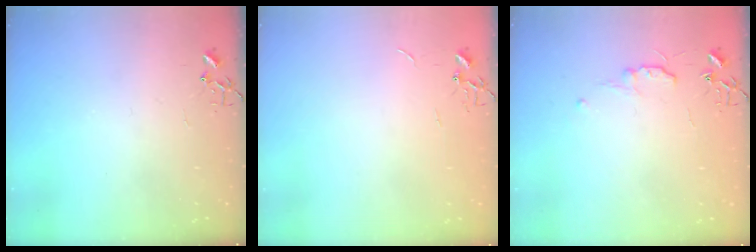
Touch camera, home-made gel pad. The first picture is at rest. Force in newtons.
{"total": 0.7, "press": 0.7, "slide": 0.1}
{"total": 5.0, "press": 4.9, "slide": 0.6}